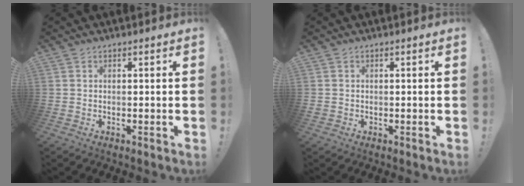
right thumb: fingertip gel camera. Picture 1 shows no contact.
{"total": 0.9, "force": [-0.4, 0.8, 0.3], "torque": [-0.012, 0.005, -0.005]}